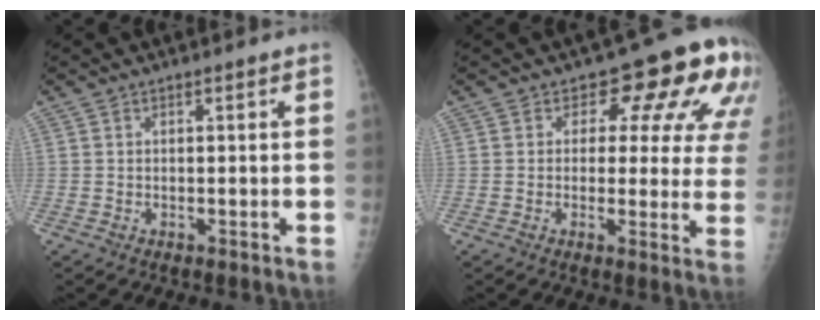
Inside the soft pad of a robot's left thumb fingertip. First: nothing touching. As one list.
[{"total": 13.4, "force": [6.2, 7.4, 9.3], "torque": [-0.059, -0.025, 0.055]}]